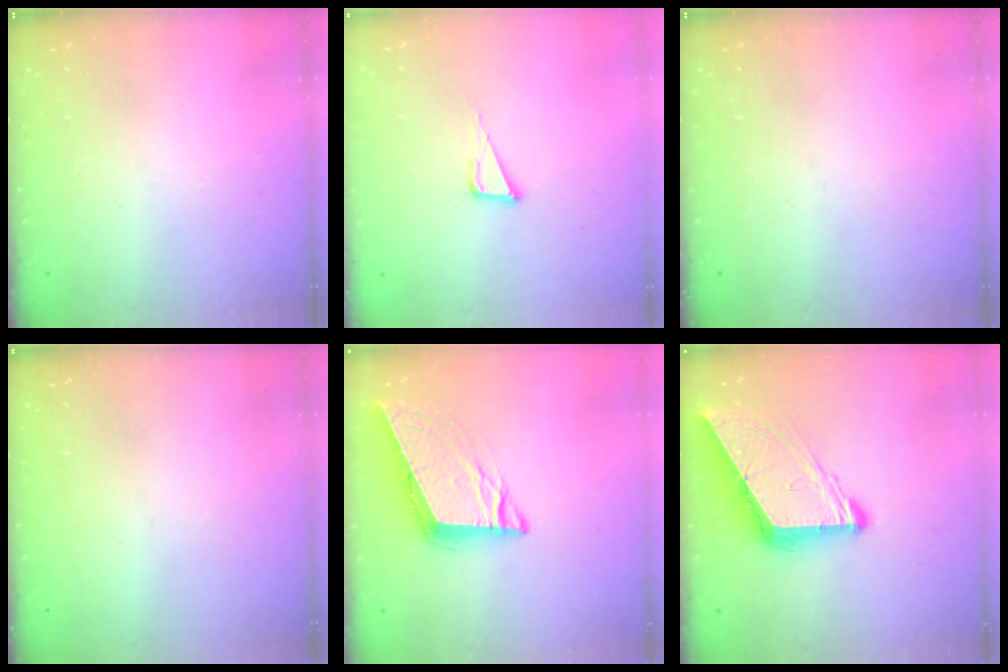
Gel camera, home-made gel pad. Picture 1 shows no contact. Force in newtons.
{"total": 5.5, "press": 4.7, "slide": 2.8}
{"total": 0.0}
{"total": 1.6, "press": 1.5, "slide": 0.1}
{"total": 9.6, "press": 9.4, "slide": 2.1}
{"total": 10.6, "press": 10.5, "slide": 1.3}